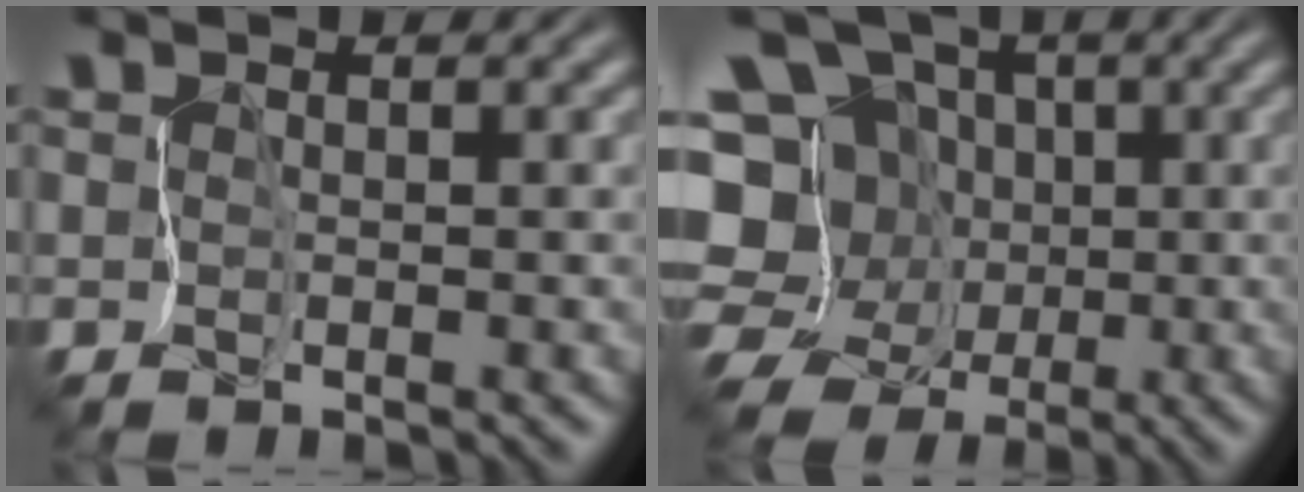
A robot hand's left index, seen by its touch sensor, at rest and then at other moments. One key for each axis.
{"total": 10.5, "fx": -2.3, "fy": 9.2, "fz": 4.5, "tx": -0.095, "ty": 0.027, "tz": -0.066}